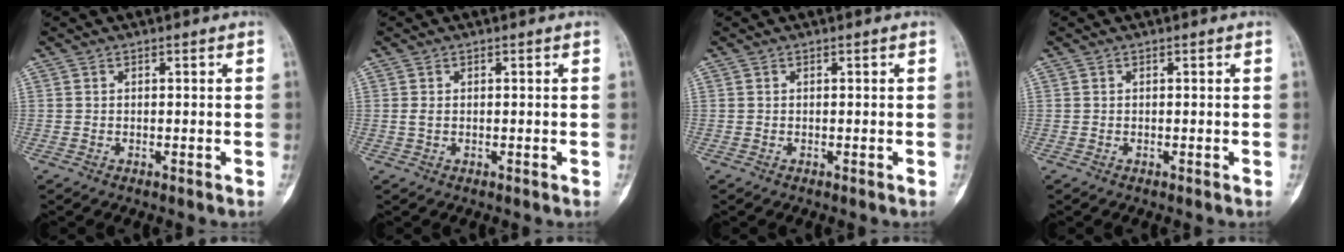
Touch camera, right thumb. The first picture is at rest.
{"total": 1.0, "force": [0.1, 0.6, 0.8], "torque": [-0.023, 0.002, 0.004]}
{"total": 0.0}
{"total": 0.0}